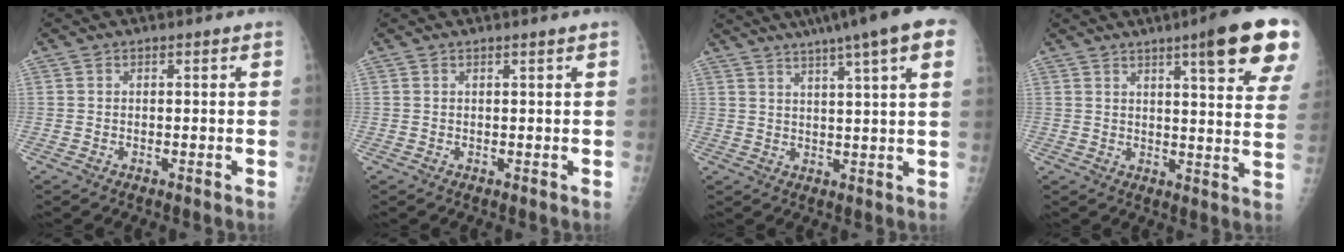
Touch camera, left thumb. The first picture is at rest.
{"total": 0.7, "force": [0.5, -0.3, 0.5], "torque": [-0.020, -0.004, 0.014]}
{"total": 16.2, "force": [9.9, 1.8, 12.8], "torque": [-0.185, 0.009, 0.125]}
{"total": 16.4, "force": [9.6, 2.2, 13.1], "torque": [-0.146, -0.039, 0.113]}